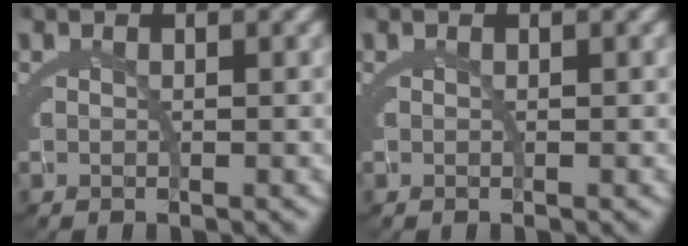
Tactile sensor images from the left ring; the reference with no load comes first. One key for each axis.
{"total": 0.0}